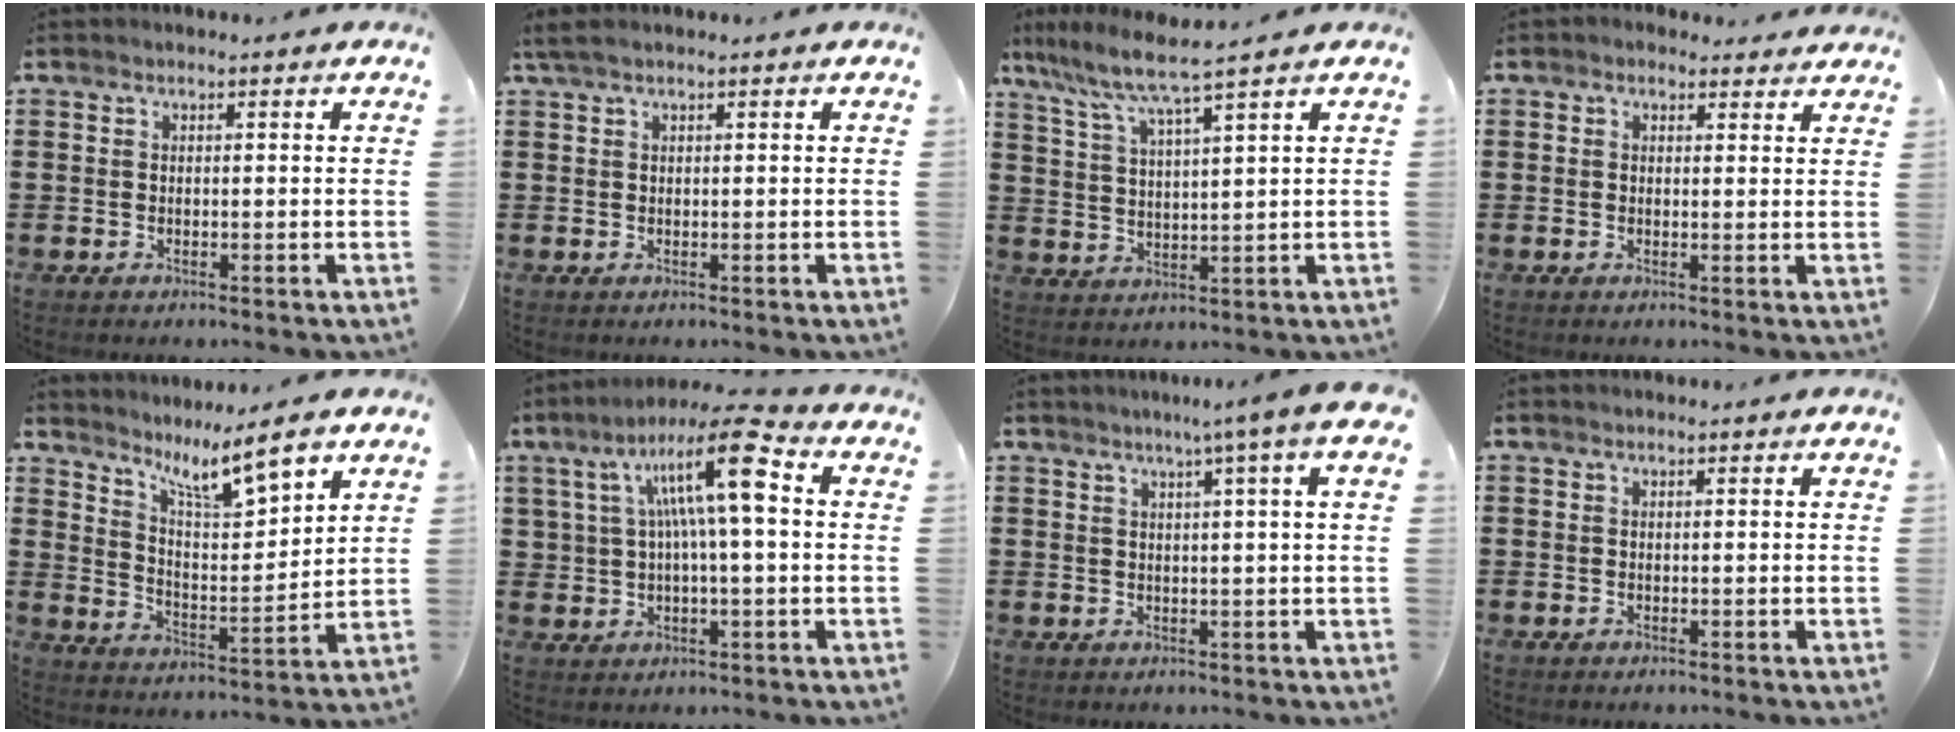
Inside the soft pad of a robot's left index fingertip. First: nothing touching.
{"total": 1.0, "force": [0.4, 0.1, 0.9], "torque": [-0.019, 0.000, 0.008]}
{"total": 4.9, "force": [3.8, -0.6, 3.0], "torque": [-0.077, -0.029, 0.058]}
{"total": 1.5, "force": [1.2, 1.0, 0.0], "torque": [-0.006, 0.007, 0.022]}
{"total": 8.0, "force": [6.4, 1.0, 4.7], "torque": [-0.097, -0.038, 0.106]}
{"total": 12.7, "force": [3.4, 3.6, 11.8], "torque": [-0.206, 0.005, 0.055]}
{"total": 5.2, "force": [2.6, -0.8, 4.4], "torque": [-0.080, -0.007, 0.038]}
{"total": 0.0}